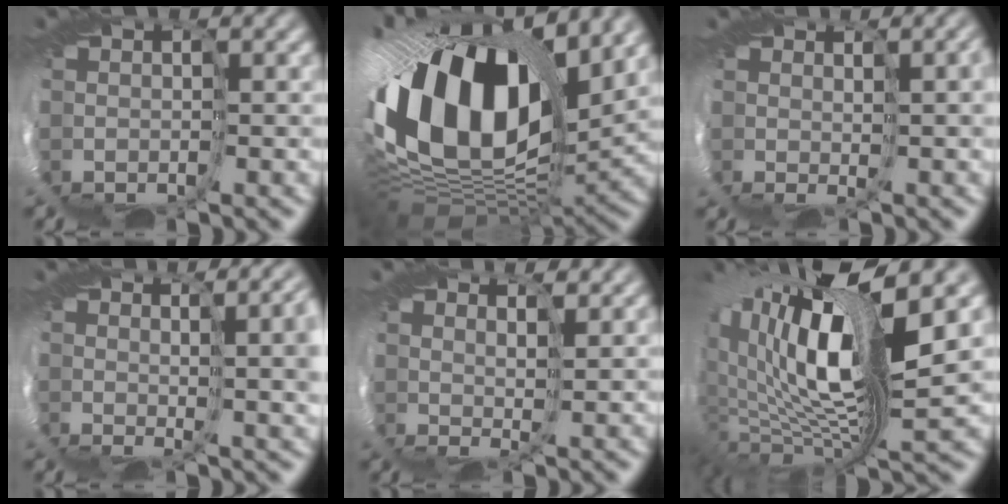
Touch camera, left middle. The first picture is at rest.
{"total": 17.2, "force": [5.1, 10.4, 12.7], "torque": [-0.270, -0.006, 0.084]}
{"total": 3.1, "force": [1.2, 0.6, 2.7], "torque": [-0.042, 0.007, 0.018]}
{"total": 6.0, "force": [1.6, 1.7, 5.5], "torque": [-0.068, 0.010, 0.028]}
{"total": 4.0, "force": [3.2, 1.0, 2.1], "torque": [-0.027, 0.018, 0.032]}
{"total": 14.6, "force": [6.1, 5.1, 12.2], "torque": [-0.261, 0.006, 0.120]}